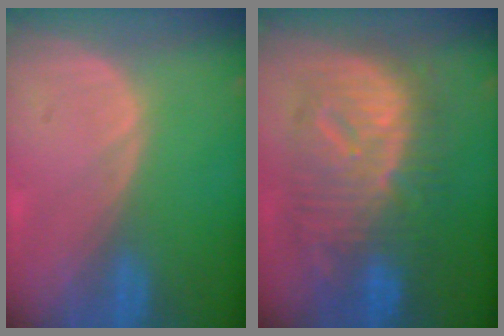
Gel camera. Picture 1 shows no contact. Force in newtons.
{"total": 12.6, "press": 12.5, "slide": 1.2}